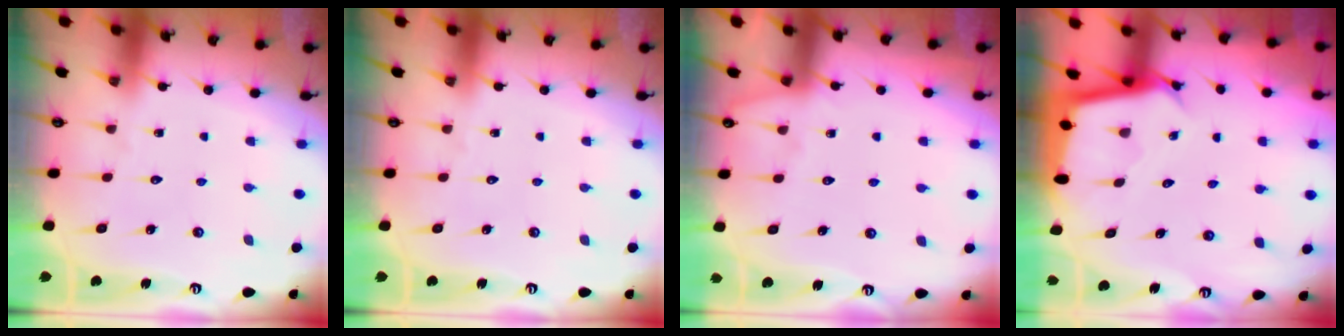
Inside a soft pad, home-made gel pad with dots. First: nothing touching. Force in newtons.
{"total": 0.0}
{"total": 4.1, "press": 4.1, "slide": 0.6}
{"total": 2.8, "press": 2.8, "slide": 0.0}